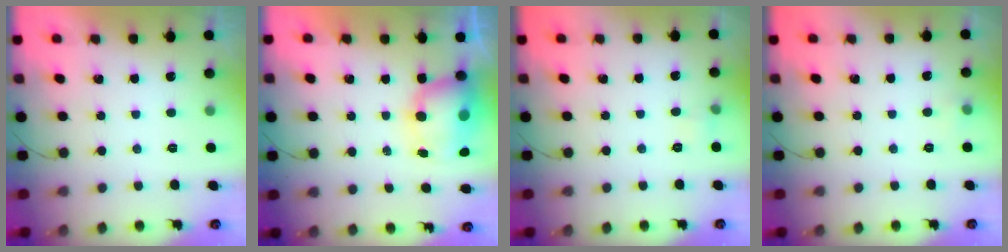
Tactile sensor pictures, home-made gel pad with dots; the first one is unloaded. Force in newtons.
{"total": 10.0, "press": 9.6, "slide": 2.7}
{"total": 3.3, "press": 3.1, "slide": 1.1}
{"total": 3.3, "press": 3.1, "slide": 1.2}